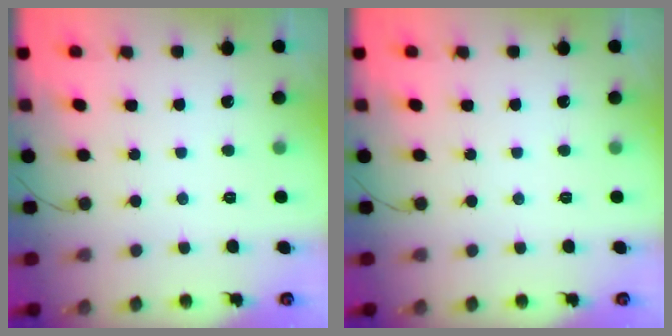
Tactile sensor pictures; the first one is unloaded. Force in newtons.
{"total": 0.0}